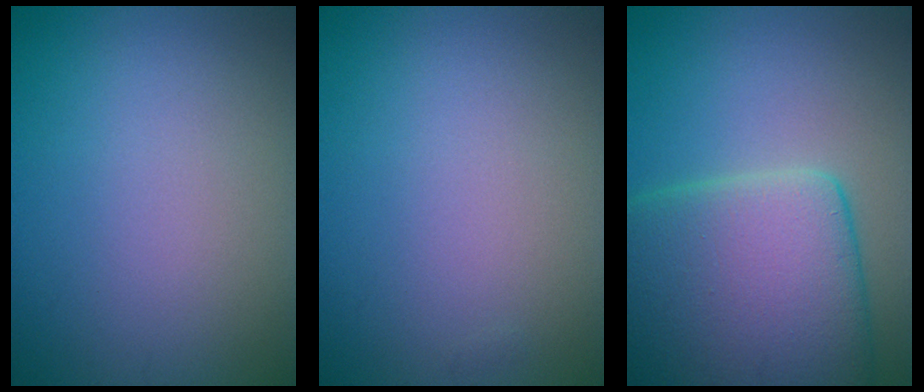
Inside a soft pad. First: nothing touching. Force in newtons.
{"total": 0.0}
{"total": 12.9, "press": 12.9, "slide": 0.7}